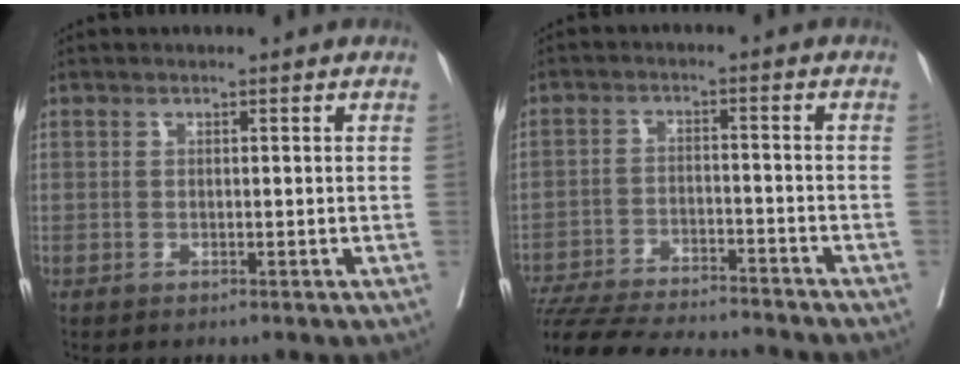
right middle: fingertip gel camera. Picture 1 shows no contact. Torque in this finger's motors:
{"motor_torque": [0.94, -1.20, 0.29, 0.17]}